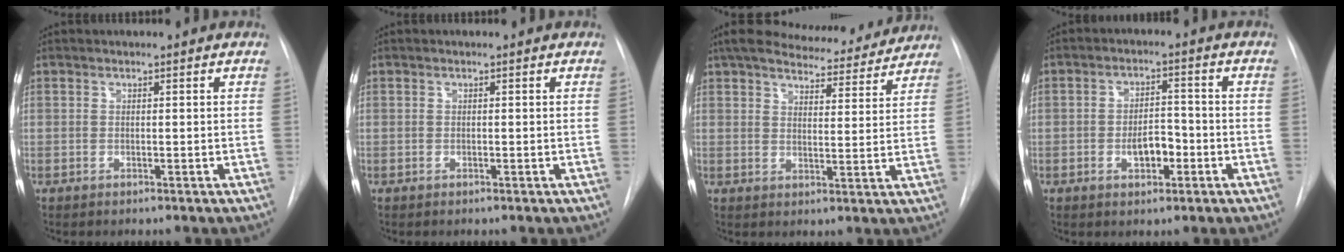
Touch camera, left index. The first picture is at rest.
{"total": 0.0}
{"total": 16.1, "force": [14.6, 3.9, 5.6], "torque": [-0.079, 0.005, 0.188]}
{"total": 4.8, "force": [-2.0, 2.3, 3.7], "torque": [-0.059, 0.003, -0.031]}